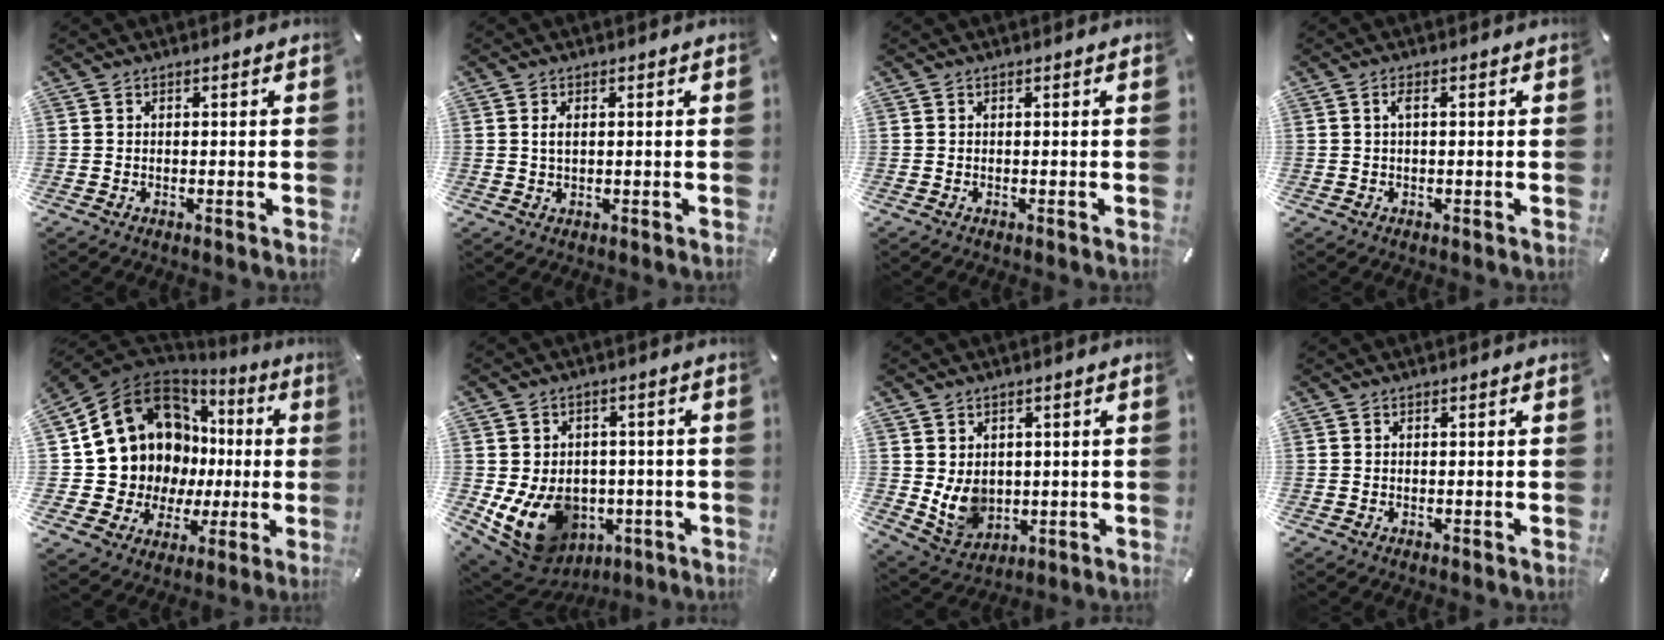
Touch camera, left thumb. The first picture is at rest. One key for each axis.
{"total": 2.1, "fx": 0.5, "fy": 1.1, "fz": 1.7, "tx": -0.037, "ty": 0.004, "tz": 0.007}
{"total": 0.0}
{"total": 2.1, "fx": 0.2, "fy": 0.8, "fz": 1.9, "tx": -0.038, "ty": 0.005, "tz": 0.002}
{"total": 18.5, "fx": 6.2, "fy": 15.3, "fz": 8.4, "tx": -0.172, "ty": -0.055, "tz": 0.145}
{"total": 13.1, "fx": -2.8, "fy": 10.9, "fz": 6.7, "tx": -0.138, "ty": 0.001, "tz": -0.040}
{"total": 8.0, "fx": 1.2, "fy": 6.9, "fz": 3.9, "tx": -0.091, "ty": -0.015, "tz": 0.022}
{"total": 0.0}